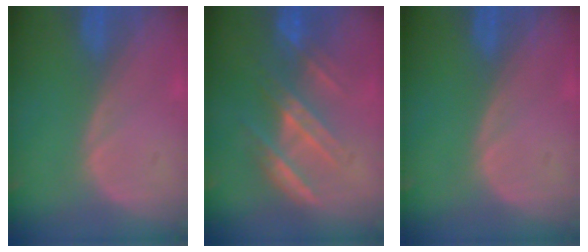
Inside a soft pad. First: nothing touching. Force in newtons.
{"total": 7.1, "press": 6.7, "slide": 2.5}
{"total": 0.0}